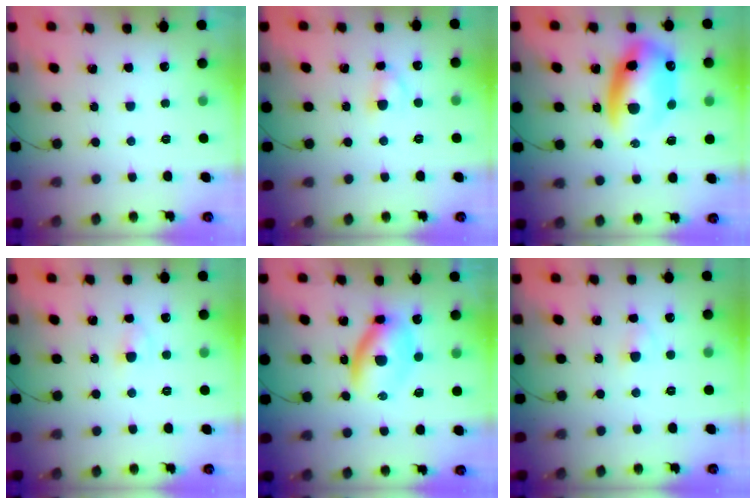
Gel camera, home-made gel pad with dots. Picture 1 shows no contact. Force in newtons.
{"total": 3.0, "press": 2.8, "slide": 1.2}
{"total": 15.3, "press": 14.7, "slide": 4.1}
{"total": 2.7, "press": 2.6, "slide": 1.0}
{"total": 5.9, "press": 5.9, "slide": 0.5}
{"total": 2.1, "press": 1.9, "slide": 0.9}